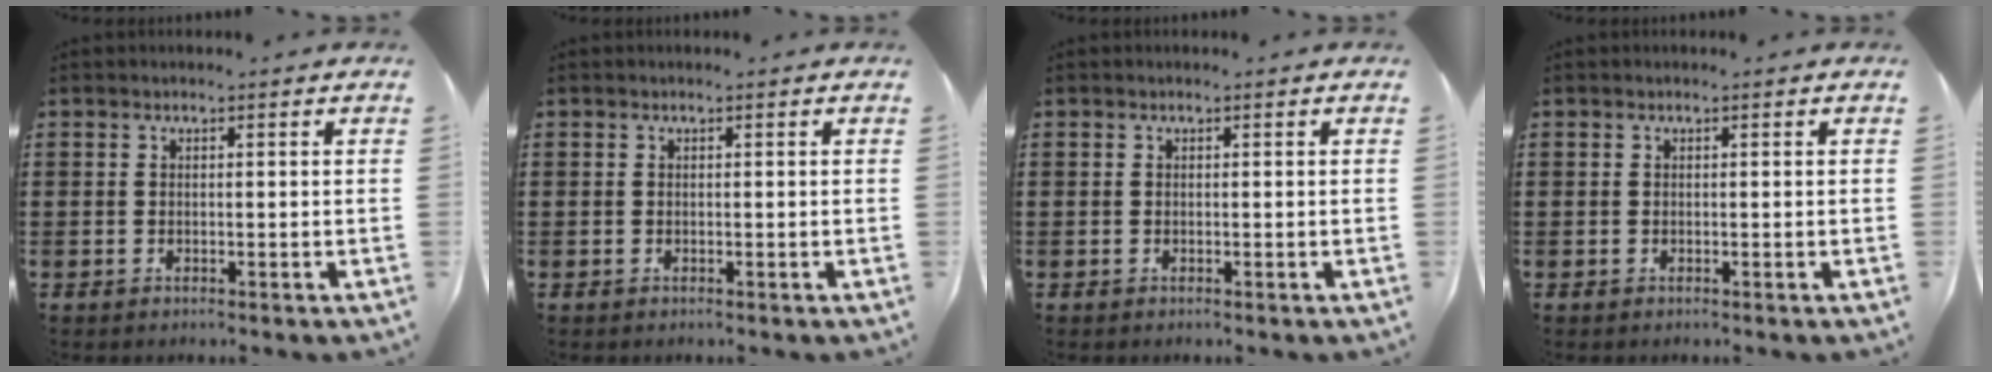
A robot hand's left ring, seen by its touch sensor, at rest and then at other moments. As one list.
[{"total": 0.0}, {"total": 0.0}, {"total": 0.0}]